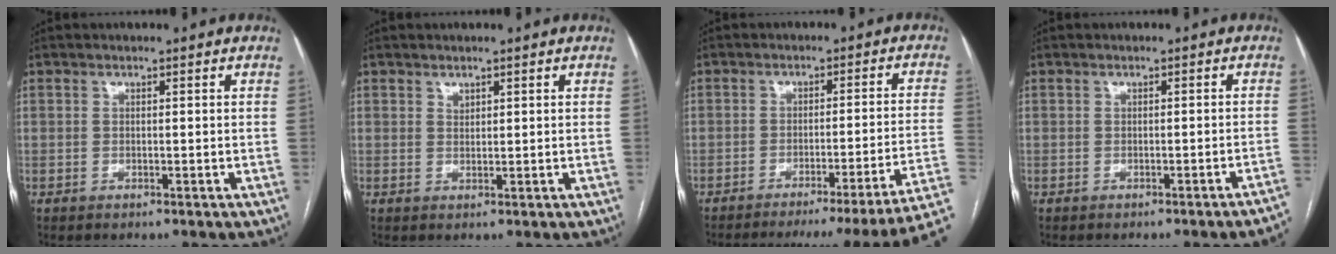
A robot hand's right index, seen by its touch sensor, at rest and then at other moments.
{"total": 1.0, "force": [0.7, 0.5, 0.3], "torque": [-0.005, -0.003, 0.014]}
{"total": 17.0, "force": [-13.6, -3.1, 9.8], "torque": [-0.067, -0.003, -0.174]}
{"total": 5.0, "force": [-4.5, -1.2, 2.0], "torque": [-0.008, -0.009, -0.051]}